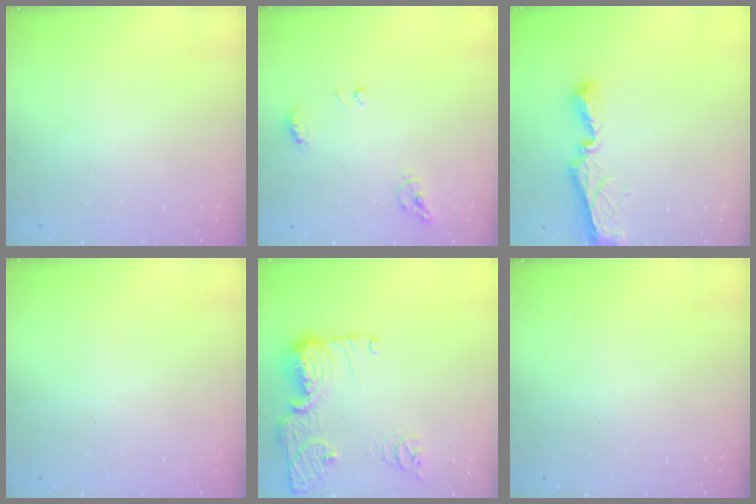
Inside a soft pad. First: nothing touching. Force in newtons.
{"total": 7.5, "press": 7.4, "slide": 0.9}
{"total": 8.5, "press": 8.5, "slide": 0.8}
{"total": 0.0}
{"total": 16.2, "press": 16.2, "slide": 1.7}
{"total": 0.0}